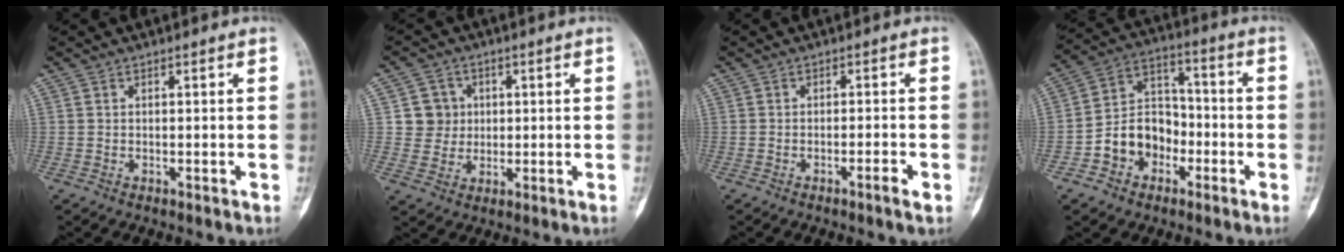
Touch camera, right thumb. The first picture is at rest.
{"total": 5.8, "force": [1.0, 5.6, 0.9], "torque": [0.019, 0.004, 0.016]}
{"total": 2.2, "force": [-1.2, 0.1, 1.8], "torque": [-0.035, 0.005, -0.022]}
{"total": 11.4, "force": [-4.2, 9.0, 5.6], "torque": [-0.059, 0.056, -0.080]}